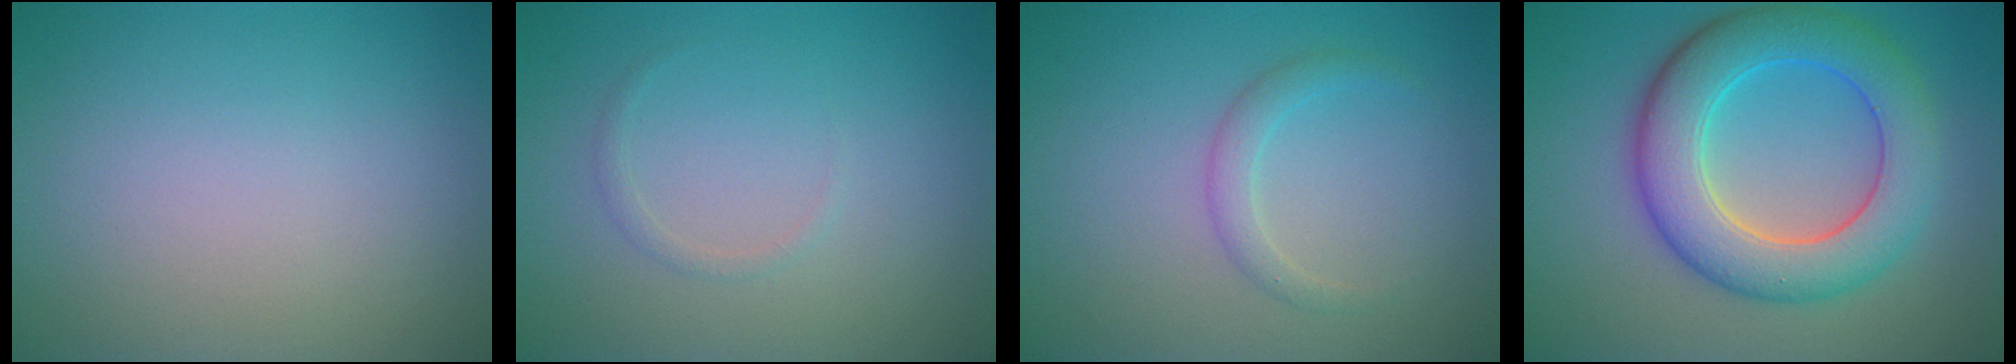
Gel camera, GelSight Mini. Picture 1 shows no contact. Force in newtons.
{"total": 0.7, "press": 0.7, "slide": 0.1}
{"total": 1.5, "press": 1.5, "slide": 0.0}
{"total": 8.2, "press": 8.2, "slide": 0.2}